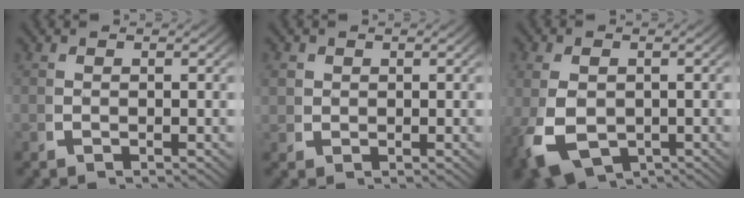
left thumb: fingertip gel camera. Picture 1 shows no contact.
{"total": 2.1, "force": [0.9, 1.8, 0.7], "torque": [-0.018, -0.007, 0.020]}
{"total": 7.2, "force": [-2.2, 4.9, 4.8], "torque": [-0.109, -0.037, -0.012]}